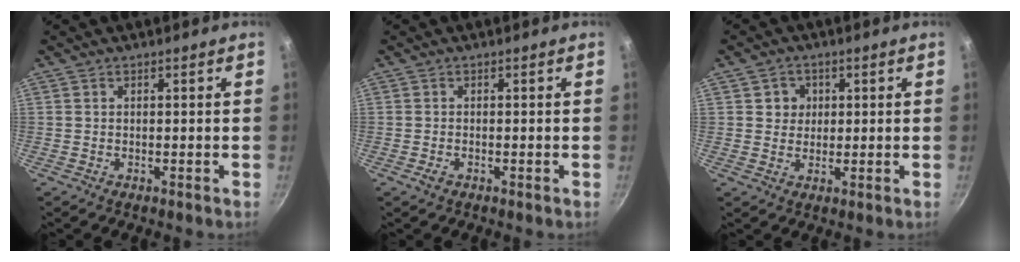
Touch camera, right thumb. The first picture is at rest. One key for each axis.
{"total": 1.1, "fx": -0.6, "fy": 0.5, "fz": 0.8, "tx": -0.018, "ty": 0.002, "tz": -0.012}
{"total": 3.8, "fx": 1.0, "fy": 3.6, "fz": 0.9, "tx": 0.014, "ty": 0.002, "tz": 0.012}